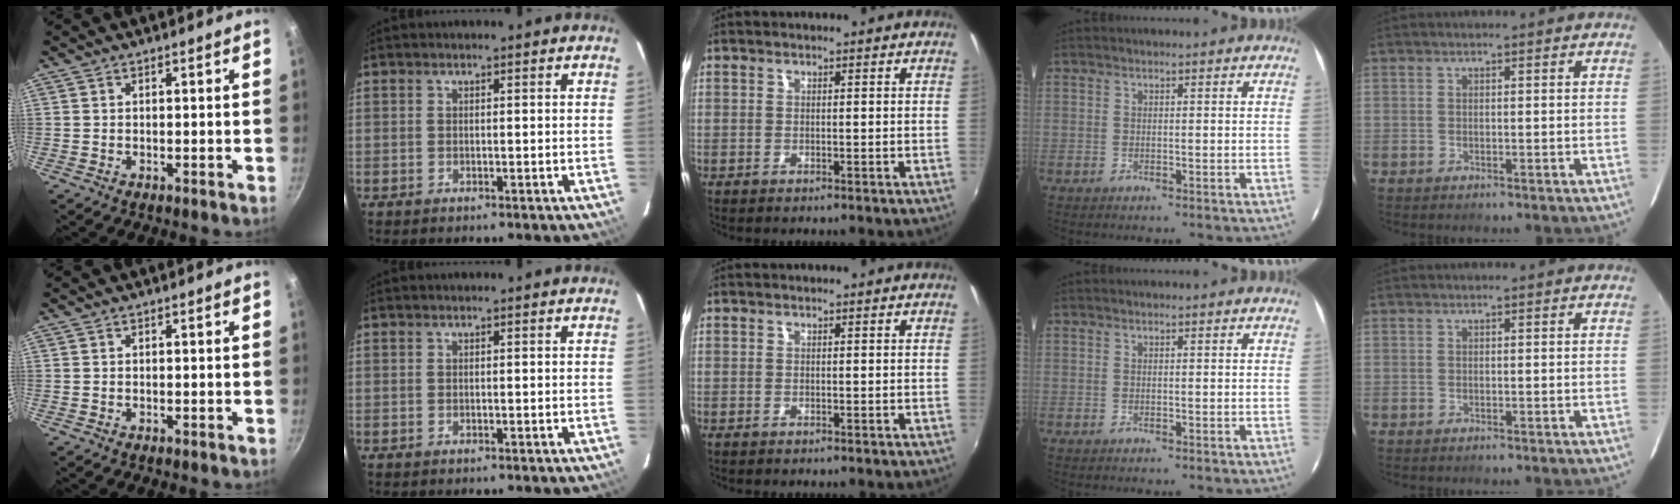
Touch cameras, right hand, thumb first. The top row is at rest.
{}